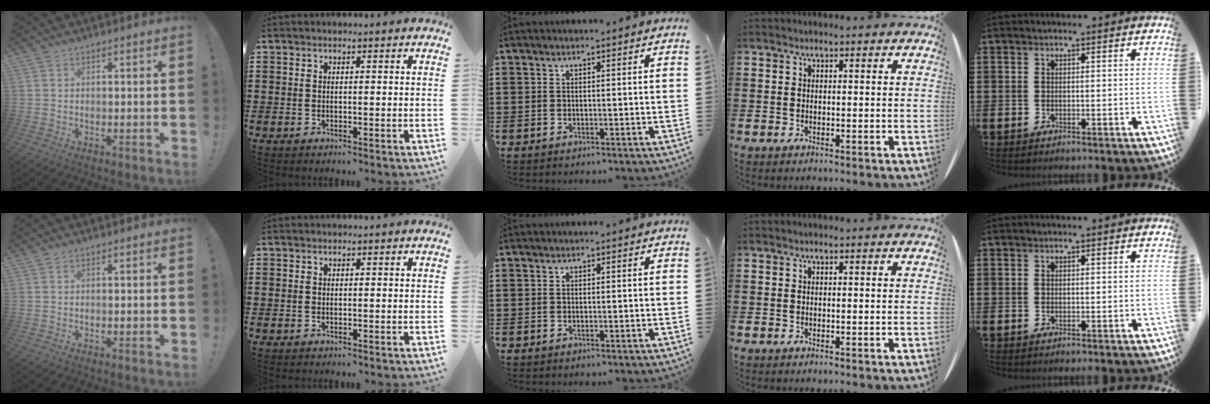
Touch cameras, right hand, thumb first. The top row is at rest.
{}